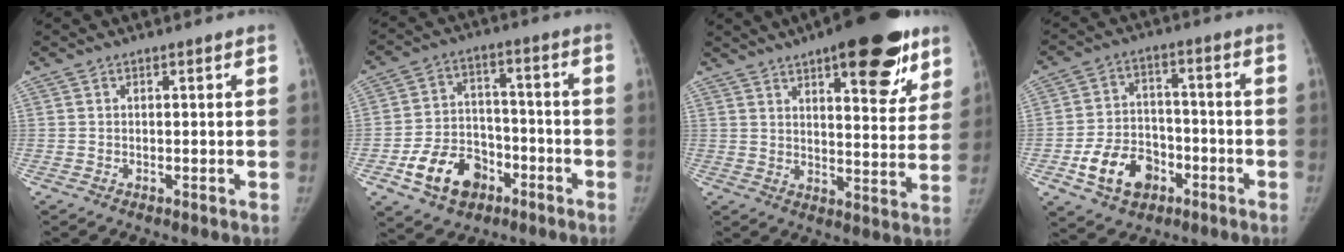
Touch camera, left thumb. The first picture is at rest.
{"total": 12.4, "force": [-6.3, 8.8, 6.0], "torque": [-0.074, 0.042, -0.102]}
{"total": 19.7, "force": [11.3, 6.7, 14.6], "torque": [-0.160, -0.039, 0.155]}
{"total": 11.5, "force": [-5.3, 8.3, 5.9], "torque": [-0.077, 0.032, -0.086]}